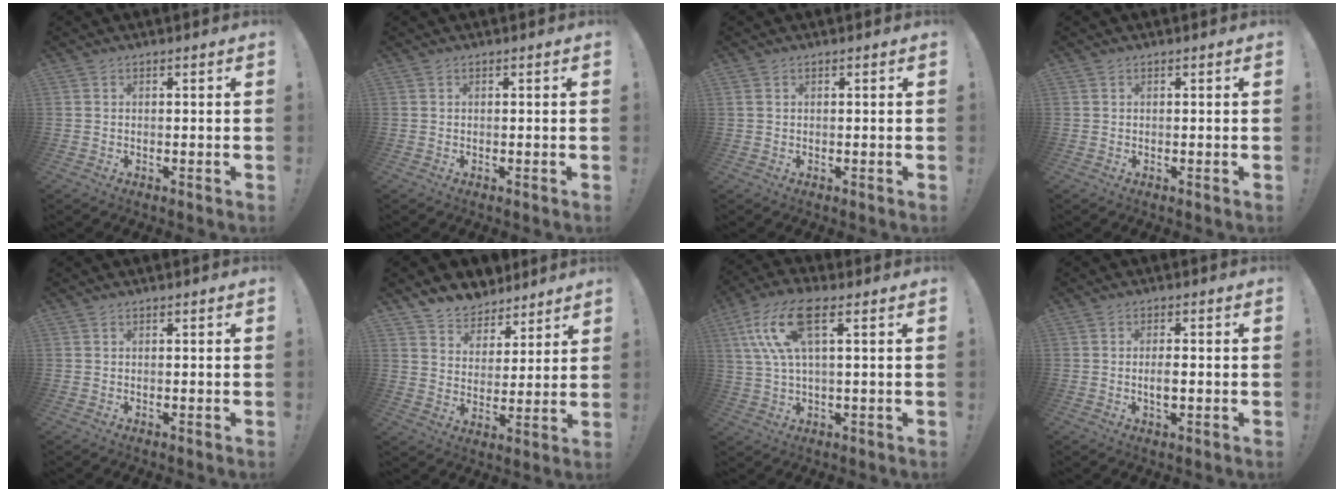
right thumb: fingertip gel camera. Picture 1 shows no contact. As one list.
[{"total": 0.0}, {"total": 0.9, "force": [0.4, 0.7, 0.4], "torque": [-0.013, 0.004, 0.008]}, {"total": 0.0}, {"total": 0.0}, {"total": 7.5, "force": [5.9, 4.6, 0.6], "torque": [-0.017, -0.053, 0.117]}, {"total": 13.6, "force": [5.0, 4.9, 11.7], "torque": [-0.224, -0.001, 0.090]}, {"total": 3.2, "force": [-0.6, 1.0, 3.0], "torque": [-0.035, -0.003, -0.013]}]